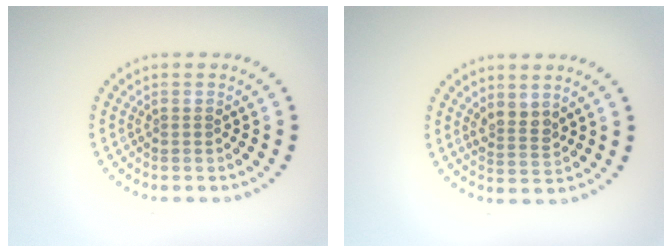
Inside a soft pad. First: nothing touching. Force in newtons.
{"total": 2.0, "press": 1.7, "slide": 1.0}